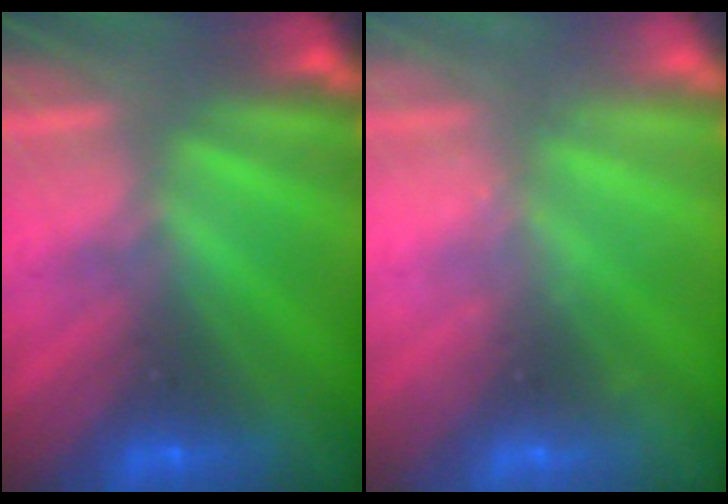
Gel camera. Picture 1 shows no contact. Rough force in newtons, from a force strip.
{"total": 2.2}